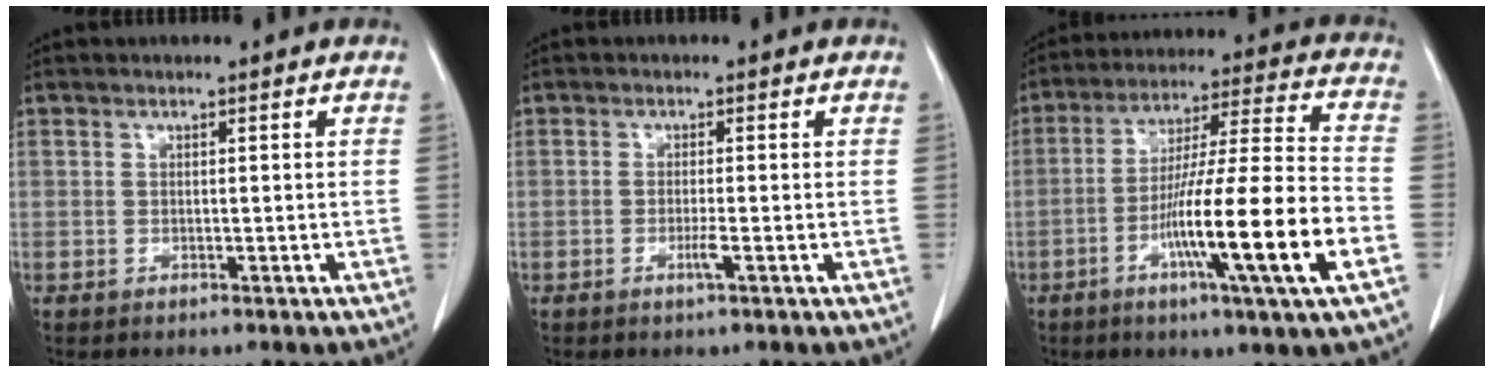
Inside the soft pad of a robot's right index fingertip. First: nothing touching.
{"total": 1.6, "force": [-0.7, -0.2, 1.5], "torque": [-0.033, -0.003, -0.011]}
{"total": 18.4, "force": [-6.4, -0.7, 17.2], "torque": [-0.298, -0.012, -0.108]}